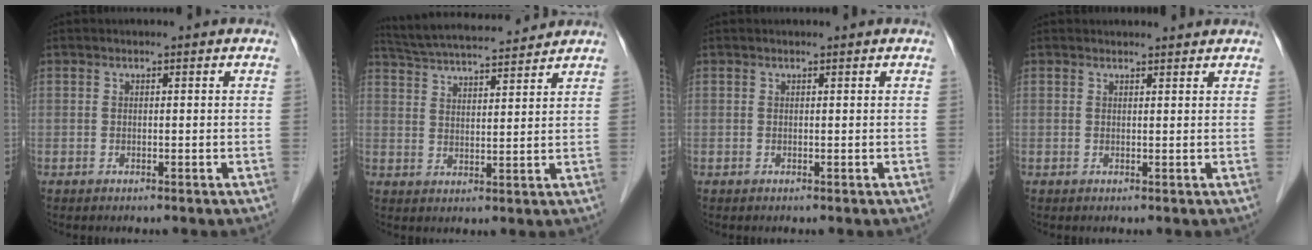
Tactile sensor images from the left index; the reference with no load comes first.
{"total": 13.4, "force": [12.3, 1.4, 5.1], "torque": [-0.098, 0.022, 0.194]}
{"total": 0.0}
{"total": 2.1, "force": [2.0, 0.5, 0.1], "torque": [-0.003, 0.005, 0.017]}